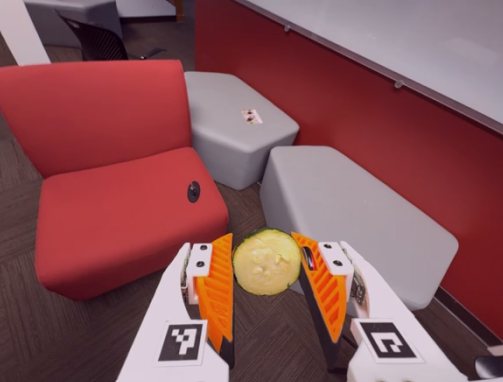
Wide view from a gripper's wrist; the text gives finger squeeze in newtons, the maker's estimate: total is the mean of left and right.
{"total": 9.3, "left": 9.7, "right": 8.8}